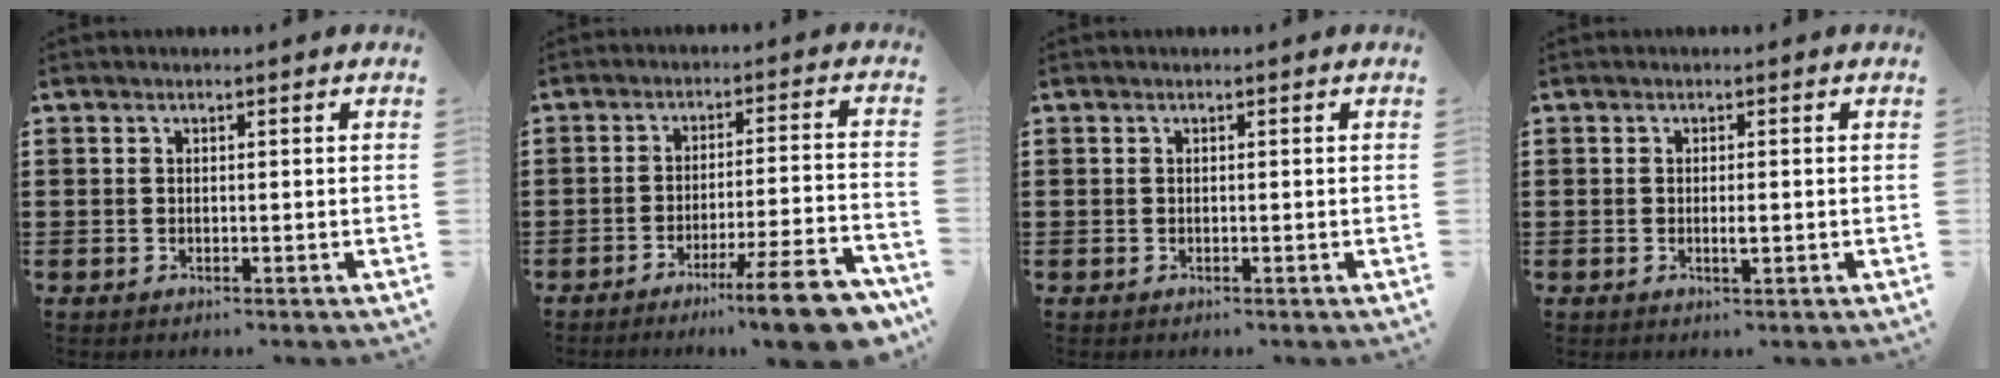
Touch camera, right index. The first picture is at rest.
{"total": 10.5, "force": [-7.6, 0.0, 7.3], "torque": [-0.106, 0.007, -0.138]}
{"total": 0.0}
{"total": 1.4, "force": [-0.3, 0.2, 1.3], "torque": [-0.024, -0.001, -0.005]}